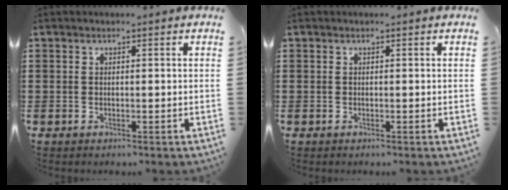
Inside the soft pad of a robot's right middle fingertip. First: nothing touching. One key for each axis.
{"total": 0.0}